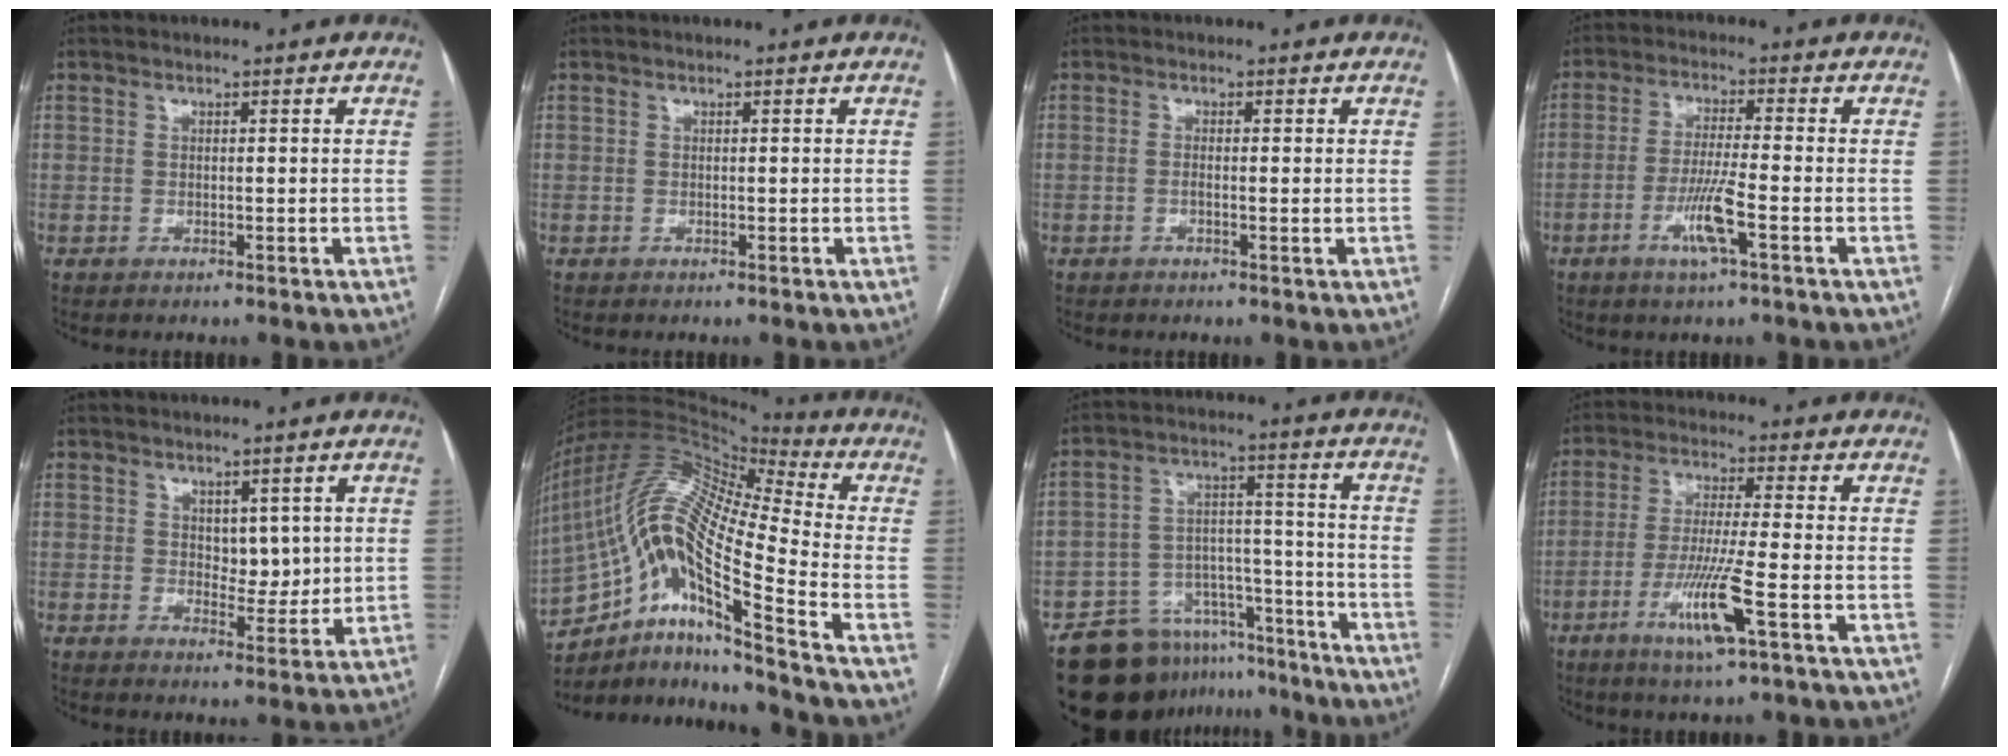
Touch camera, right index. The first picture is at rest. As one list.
[{"total": 0.0}, {"total": 1.4, "force": [-0.1, 0.2, 1.4], "torque": [-0.024, 0.002, 0.001]}, {"total": 6.8, "force": [-2.8, -0.1, 6.2], "torque": [-0.125, -0.007, -0.050]}, {"total": 4.6, "force": [1.3, 2.6, 3.6], "torque": [-0.047, -0.003, 0.026]}, {"total": 18.8, "force": [-10.2, 1.7, 15.7], "torque": [-0.328, 0.014, -0.185]}, {"total": 15.8, "force": [-13.3, 8.0, 2.8], "torque": [-0.033, 0.057, -0.196]}, {"total": 9.3, "force": [-4.0, -0.4, 8.4], "torque": [-0.167, -0.016, -0.073]}]